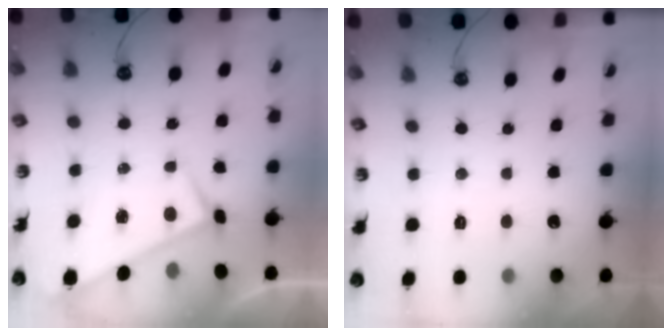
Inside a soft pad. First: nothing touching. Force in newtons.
{"total": 0.0}